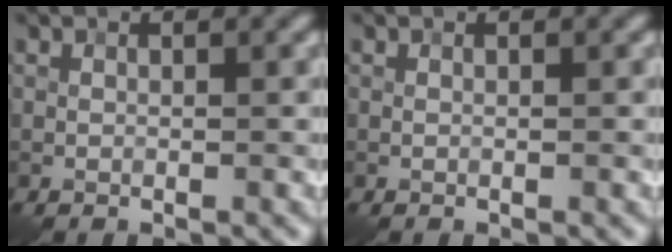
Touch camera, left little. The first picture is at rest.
{"total": 0.0}